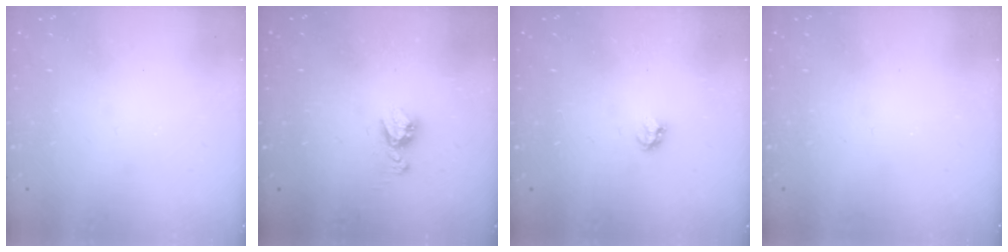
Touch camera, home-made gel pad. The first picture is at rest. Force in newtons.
{"total": 5.0, "press": 4.9, "slide": 0.6}
{"total": 2.8, "press": 2.8, "slide": 0.5}
{"total": 0.0}